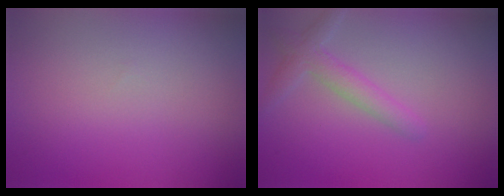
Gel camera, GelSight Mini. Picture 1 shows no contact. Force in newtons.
{"total": 2.5, "press": 2.5, "slide": 0.1}